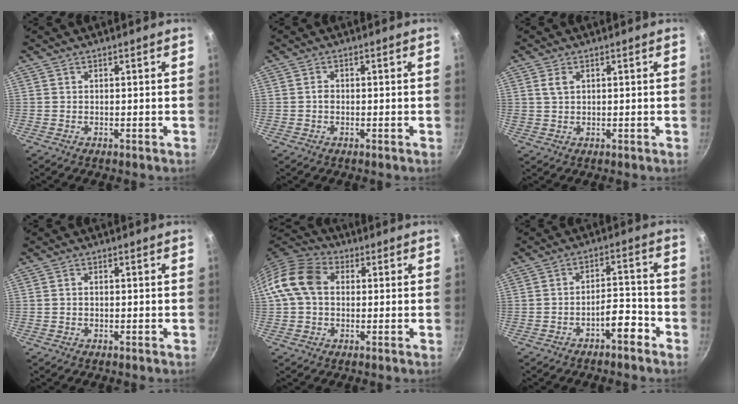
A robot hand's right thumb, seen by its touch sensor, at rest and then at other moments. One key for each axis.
{"total": 1.0, "fx": -0.3, "fy": 0.8, "fz": 0.5, "tx": -0.010, "ty": 0.005, "tz": -0.006}
{"total": 2.3, "fx": 0.9, "fy": 1.5, "fz": 1.6, "tx": -0.024, "ty": 0.000, "tz": 0.017}
{"total": 0.7, "fx": -0.1, "fy": 0.5, "fz": 0.5, "tx": -0.009, "ty": 0.005, "tz": -0.002}
{"total": 10.6, "fx": 1.2, "fy": 7.9, "fz": 6.9, "tx": -0.110, "ty": 0.024, "tz": 0.003}
{"total": 5.6, "fx": -3.7, "fy": 1.9, "fz": 3.7, "tx": -0.040, "ty": 0.045, "tz": -0.054}